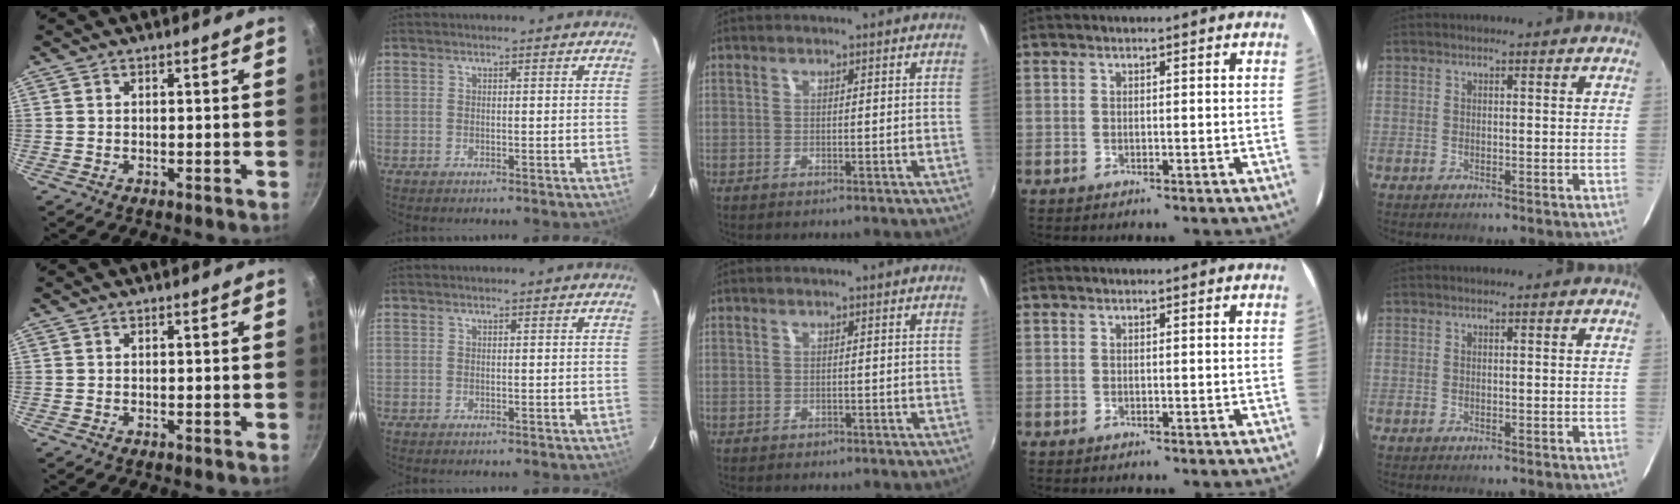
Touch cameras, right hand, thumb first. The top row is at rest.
{"middle": {"total": 0.7, "force": [-0.5, 0.5, 0.1], "torque": [-0.003, -0.002, -0.006]}}